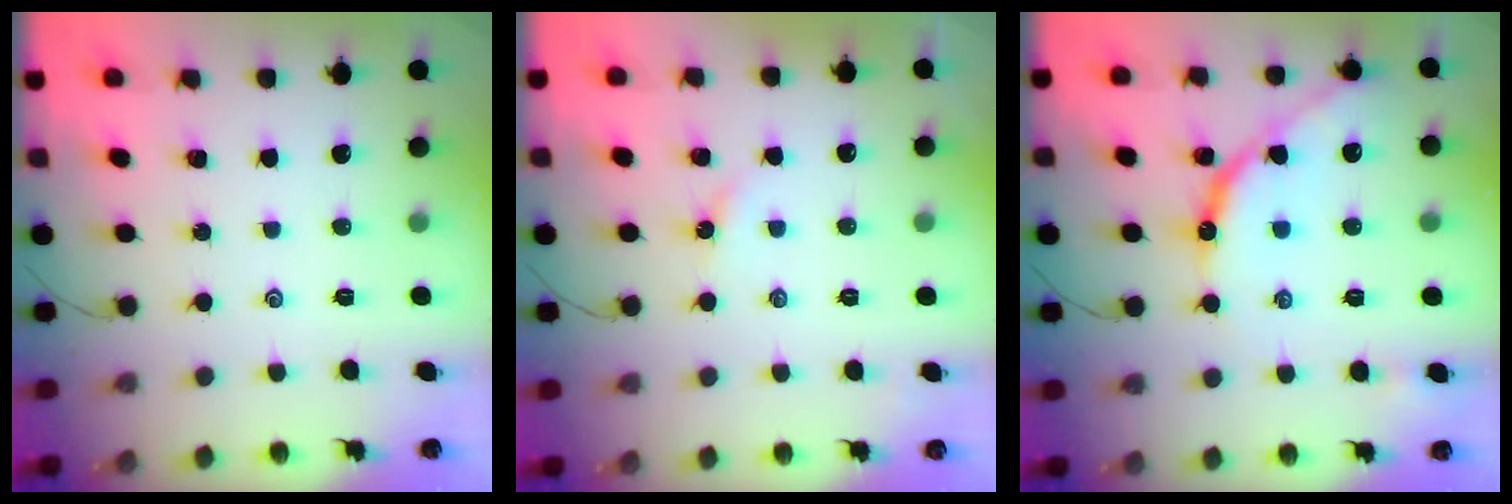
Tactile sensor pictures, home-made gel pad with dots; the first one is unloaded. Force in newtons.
{"total": 1.9, "press": 1.8, "slide": 0.3}
{"total": 11.8, "press": 11.8, "slide": 1.1}